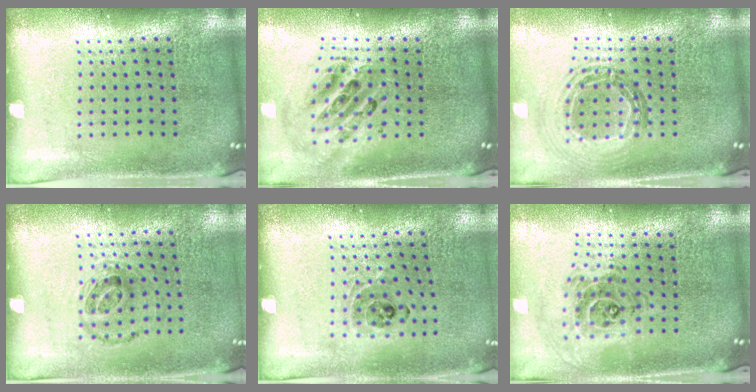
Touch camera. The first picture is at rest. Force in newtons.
{"total": 2.4, "press": 1.7, "slide": 1.6}
{"total": 0.9, "press": 0.9, "slide": 0.2}
{"total": 0.9, "press": 0.7, "slide": 0.6}
{"total": 1.0, "press": 1.0, "slide": 0.1}
{"total": 1.0, "press": 1.0, "slide": 0.3}